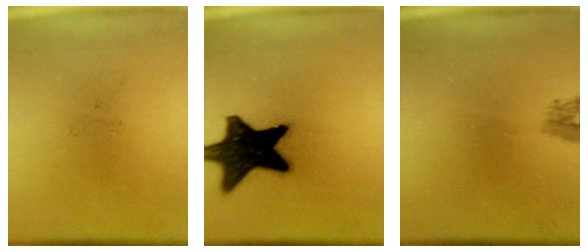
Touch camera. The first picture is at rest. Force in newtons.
{"total": 17.6}
{"total": 1.3}